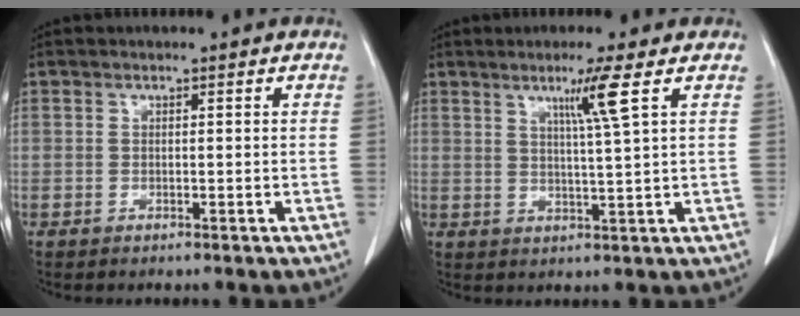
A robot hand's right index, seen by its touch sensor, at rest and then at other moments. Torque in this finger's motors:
{"motor_torque": [0.05, 0.28, 0.06, 0.05]}